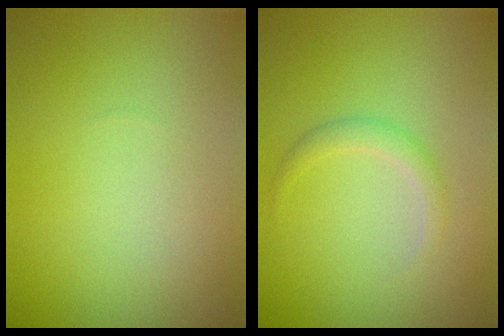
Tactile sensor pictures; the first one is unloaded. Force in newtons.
{"total": 1.2, "press": 1.2, "slide": 0.0}